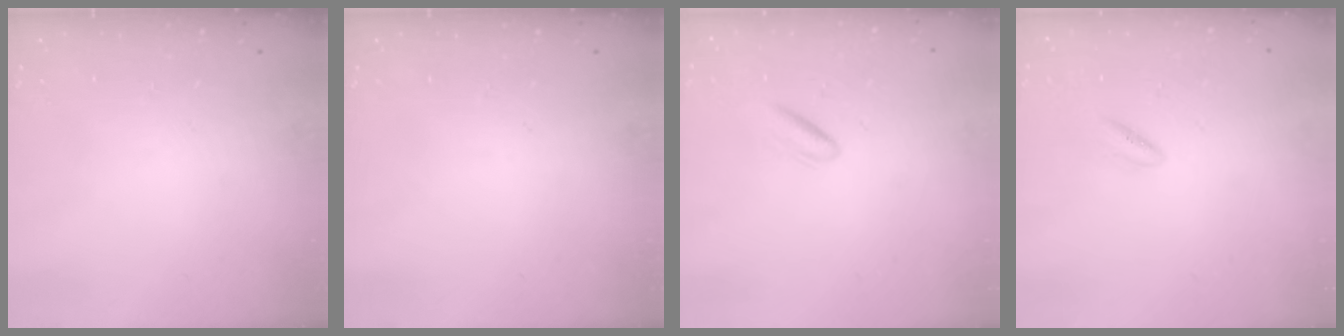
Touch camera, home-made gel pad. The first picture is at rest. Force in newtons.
{"total": 0.0}
{"total": 1.5, "press": 1.4, "slide": 0.7}
{"total": 1.6, "press": 1.4, "slide": 0.8}